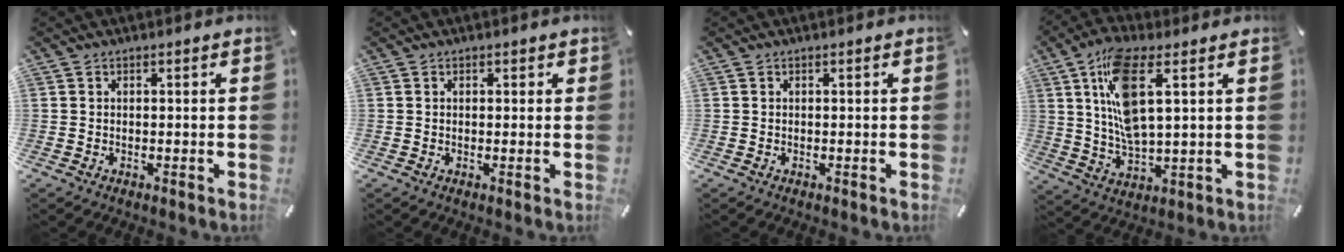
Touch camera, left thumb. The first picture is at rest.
{"total": 0.7, "force": [0.1, 0.6, 0.4], "torque": [0.000, 0.001, 0.000]}
{"total": 0.0}
{"total": 13.7, "force": [4.1, 5.2, 12.0], "torque": [-0.255, -0.011, 0.070]}